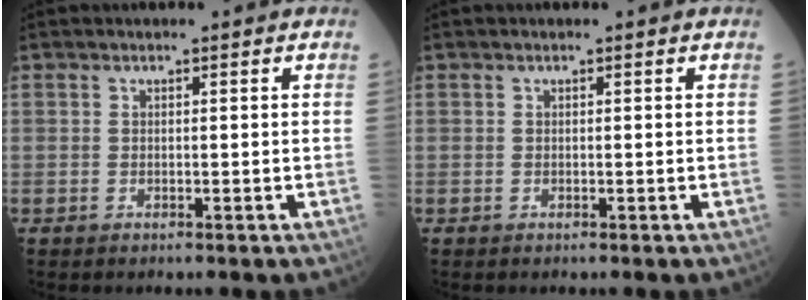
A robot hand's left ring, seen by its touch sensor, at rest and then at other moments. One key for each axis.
{"total": 0.0}